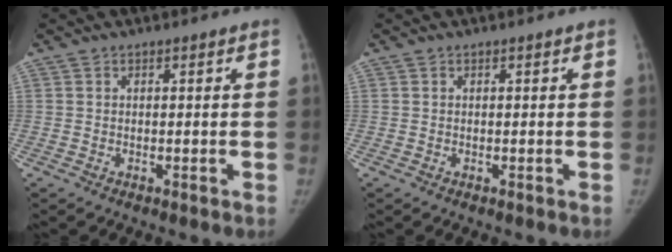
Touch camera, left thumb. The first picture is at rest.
{"total": 0.0}